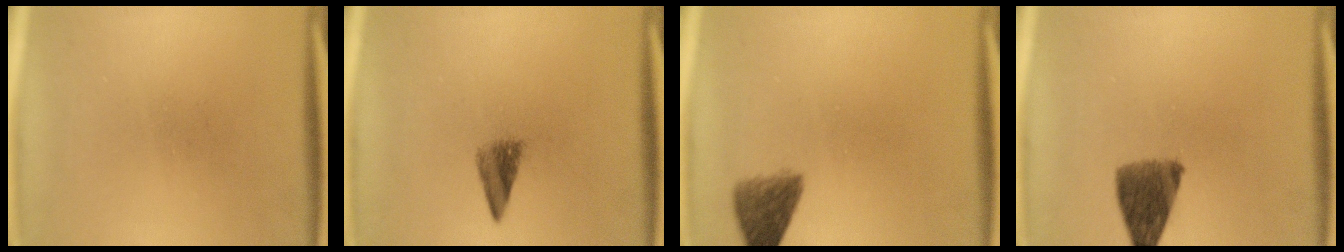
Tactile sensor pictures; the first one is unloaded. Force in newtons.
{"total": 2.9}
{"total": 4.6}
{"total": 7.4}